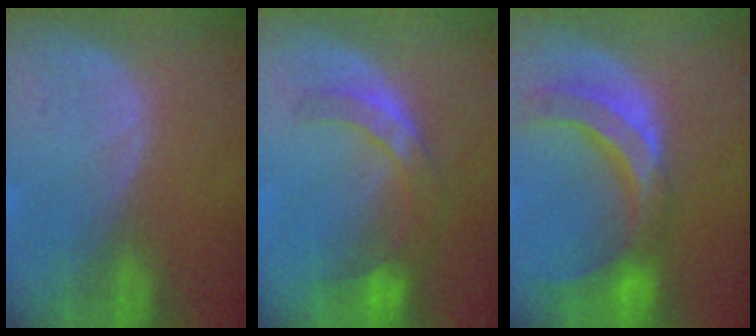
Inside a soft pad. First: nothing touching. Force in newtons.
{"total": 7.3, "press": 6.4, "slide": 3.4}
{"total": 10.8, "press": 9.3, "slide": 5.5}